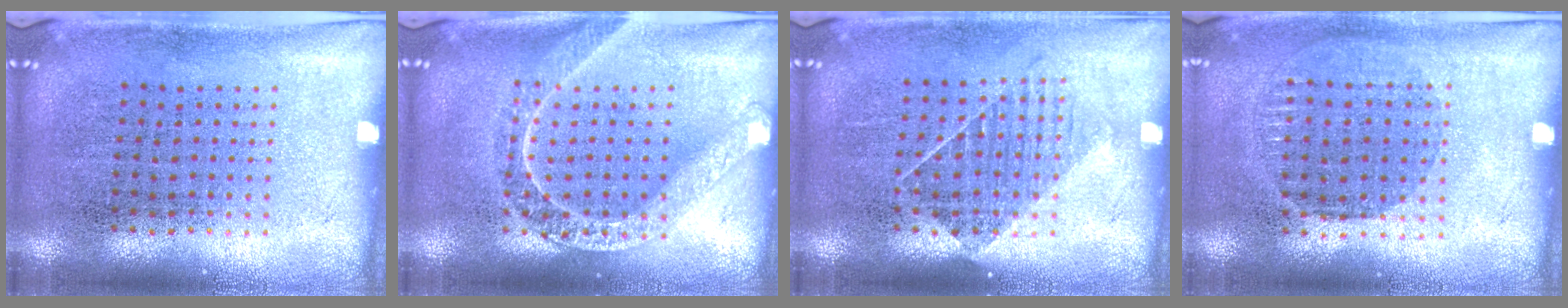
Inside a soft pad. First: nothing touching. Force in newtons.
{"total": 1.6, "press": 1.6, "slide": 0.2}
{"total": 1.1, "press": 0.9, "slide": 0.6}
{"total": 1.0, "press": 0.9, "slide": 0.4}